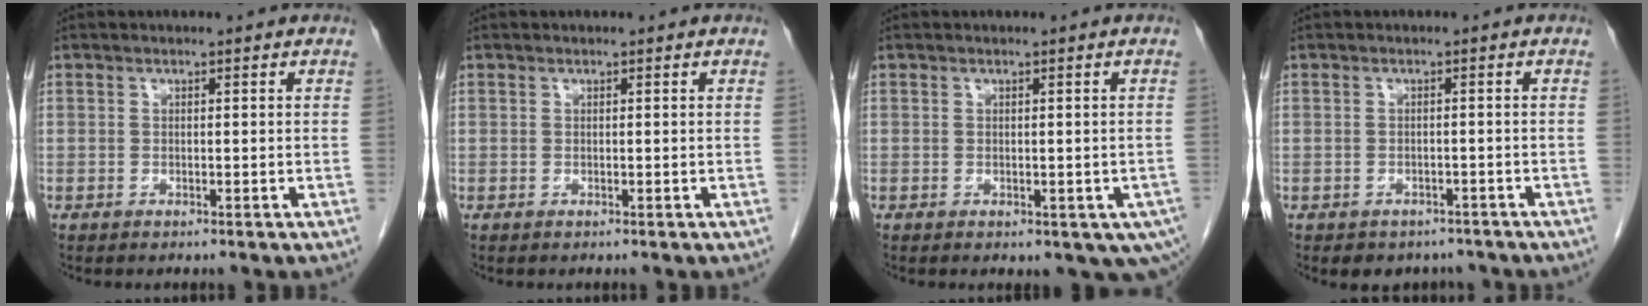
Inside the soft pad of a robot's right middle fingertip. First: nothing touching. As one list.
[{"total": 0.0}, {"total": 7.5, "force": [-3.4, 4.0, 5.3], "torque": [-0.056, -0.010, -0.041]}, {"total": 4.7, "force": [-3.9, 2.6, 0.6], "torque": [-0.001, 0.010, -0.044]}]